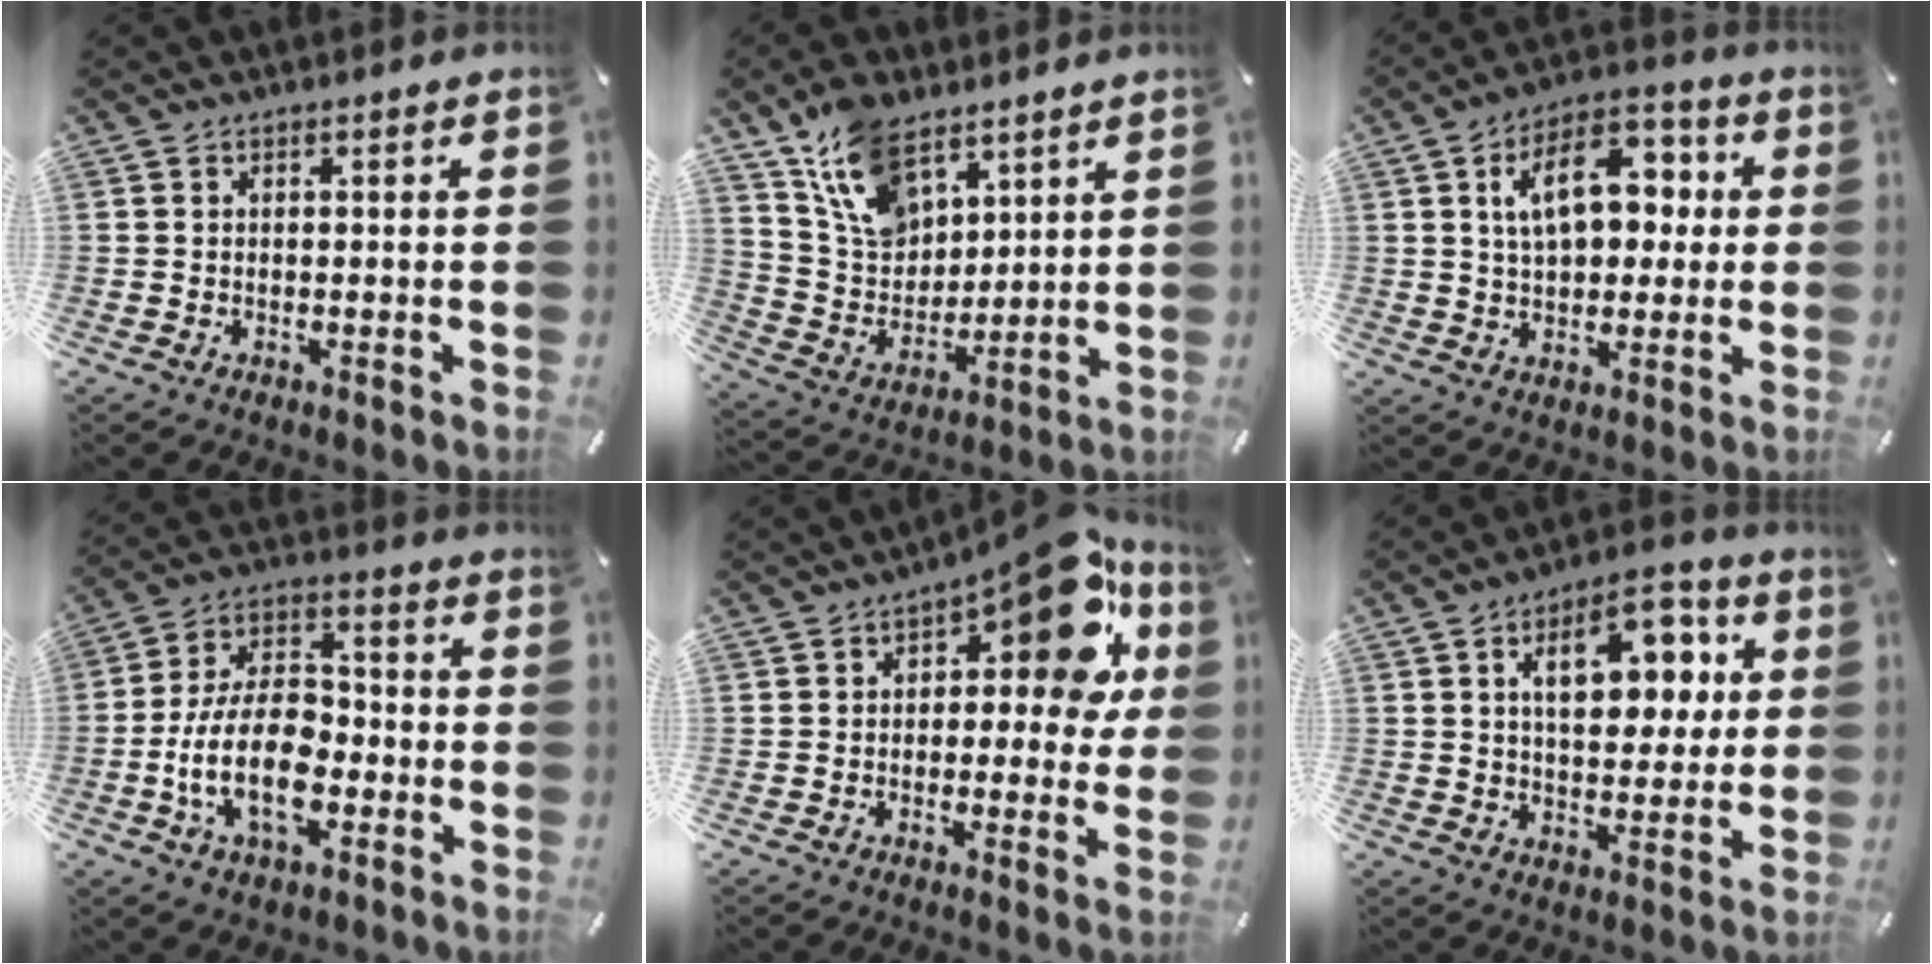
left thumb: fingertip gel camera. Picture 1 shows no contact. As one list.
[{"total": 14.2, "force": [8.8, 8.8, 6.9], "torque": [-0.147, -0.033, 0.172]}, {"total": 13.5, "force": [3.3, 8.6, 9.8], "torque": [-0.162, 0.007, 0.055]}, {"total": 15.4, "force": [-4.8, 9.3, 11.4], "torque": [-0.237, 0.007, -0.089]}, {"total": 15.7, "force": [6.8, 7.1, 12.2], "torque": [-0.150, -0.048, 0.108]}, {"total": 14.9, "force": [5.1, 8.8, 10.8], "torque": [-0.152, -0.008, 0.083]}]